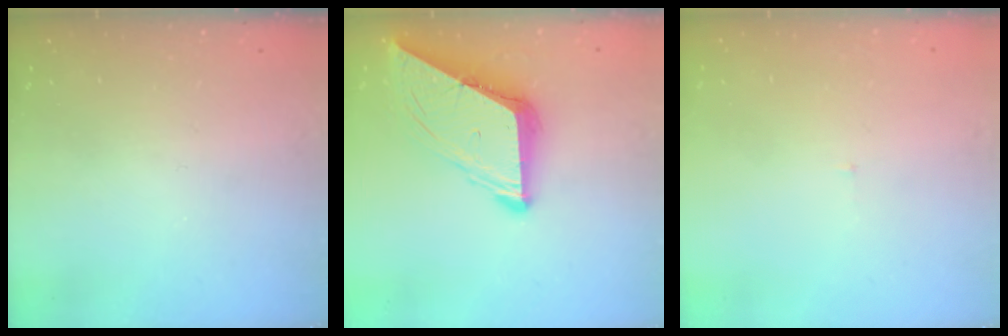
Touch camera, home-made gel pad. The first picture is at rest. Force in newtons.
{"total": 10.6, "press": 10.5, "slide": 1.3}
{"total": 3.0, "press": 3.0, "slide": 0.2}